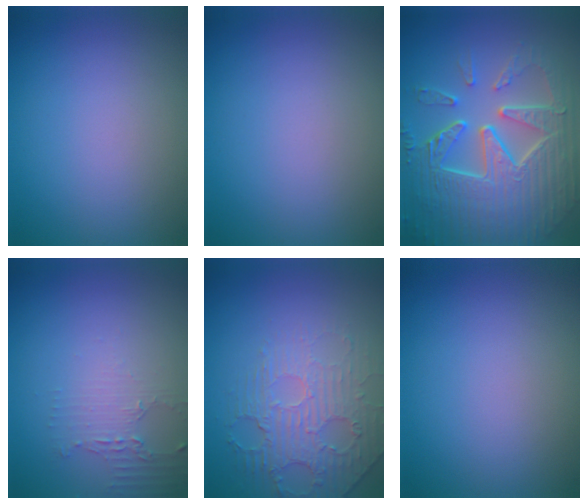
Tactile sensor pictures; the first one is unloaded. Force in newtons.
{"total": 0.0}
{"total": 9.8, "press": 6.6, "slide": 7.2}
{"total": 2.0, "press": 1.5, "slide": 1.3}
{"total": 2.9, "press": 2.4, "slide": 1.6}
{"total": 0.0}